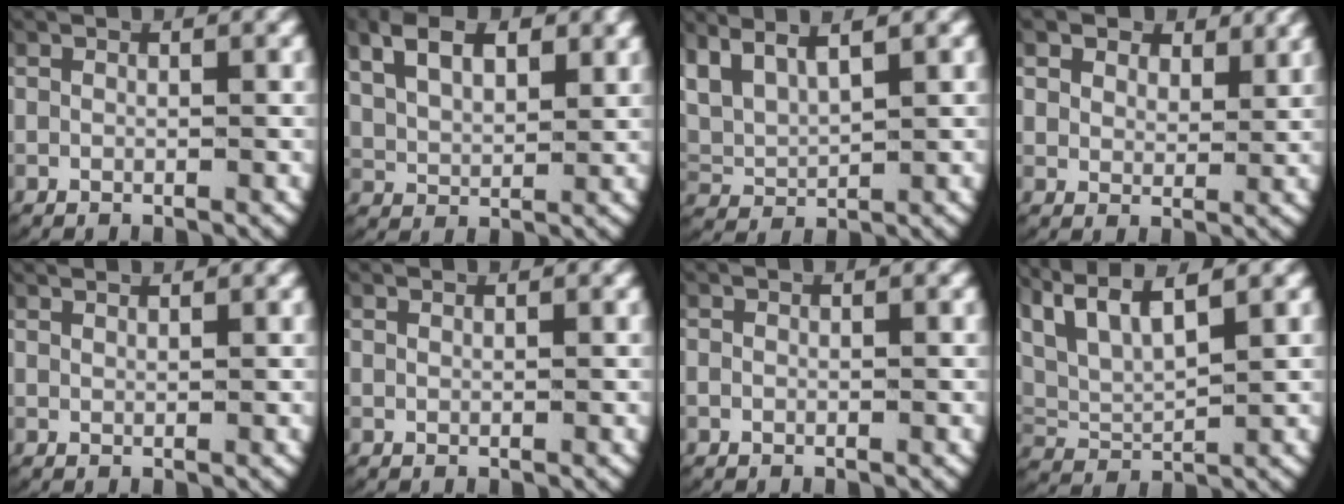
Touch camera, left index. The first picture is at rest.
{"total": 6.1, "force": [3.1, 3.8, 3.6], "torque": [-0.070, 0.001, 0.054]}
{"total": 6.1, "force": [2.5, 4.3, 3.6], "torque": [-0.099, 0.000, 0.044]}
{"total": 2.7, "force": [2.2, 1.2, 1.0], "torque": [-0.023, -0.008, 0.042]}
{"total": 1.5, "force": [1.4, -0.3, 0.2], "torque": [-0.006, -0.001, 0.027]}
{"total": 0.6, "force": [0.5, -0.2, 0.1], "torque": [-0.003, 0.000, 0.011]}
{"total": 0.5, "force": [-0.2, 0.4, 0.3], "torque": [-0.011, 0.001, -0.002]}
{"total": 7.4, "force": [3.1, 4.8, 4.7], "torque": [-0.124, -0.012, 0.057]}